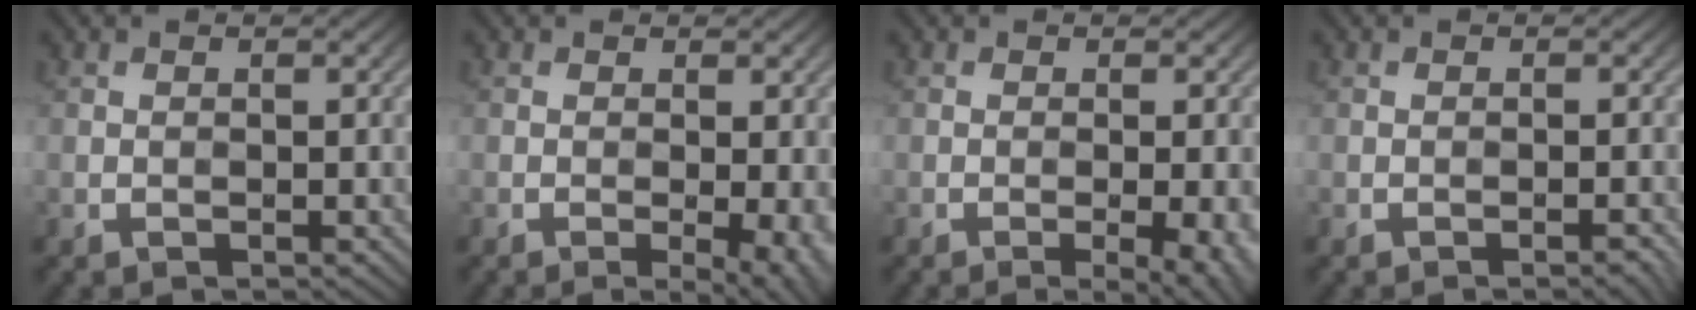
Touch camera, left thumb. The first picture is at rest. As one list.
[{"total": 3.4, "force": [-0.7, 0.8, 3.3], "torque": [-0.050, -0.008, -0.010]}, {"total": 3.9, "force": [-1.2, 0.8, 3.6], "torque": [-0.054, -0.004, -0.014]}, {"total": 1.0, "force": [-0.6, 0.1, 0.8], "torque": [-0.011, 0.002, -0.010]}]